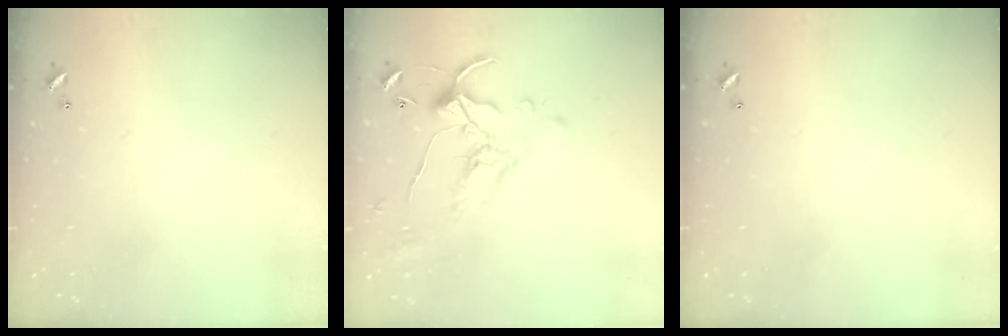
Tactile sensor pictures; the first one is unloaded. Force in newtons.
{"total": 1.7, "press": 1.5, "slide": 0.8}
{"total": 0.0}